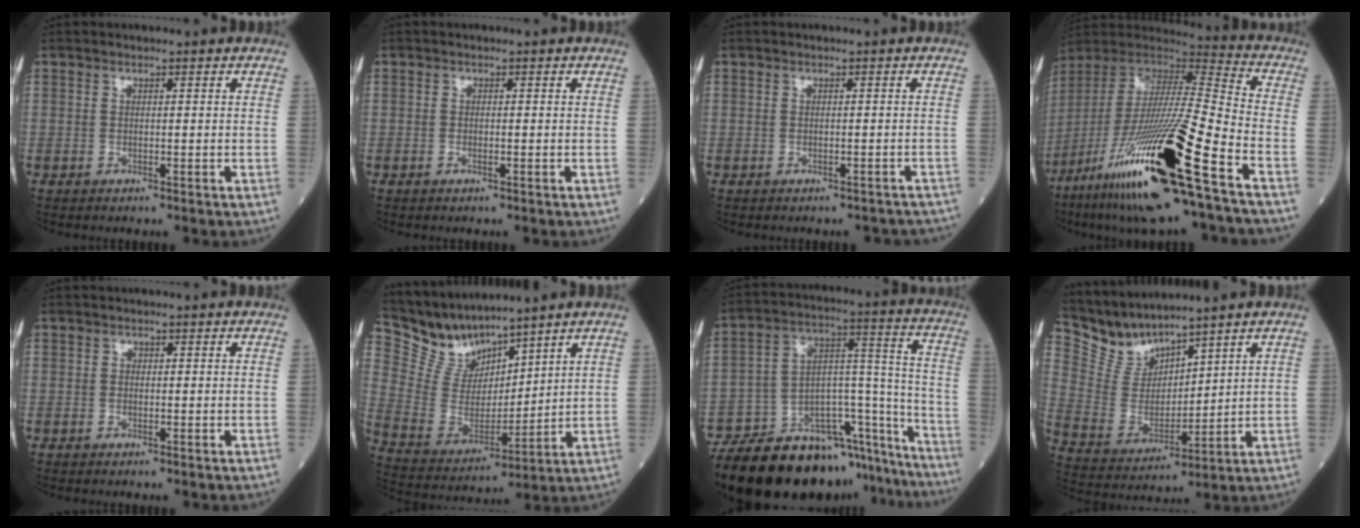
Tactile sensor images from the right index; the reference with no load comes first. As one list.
[{"total": 1.0, "force": [-0.3, 0.5, 0.9], "torque": [-0.025, -0.001, -0.003]}, {"total": 4.4, "force": [-3.5, 2.3, 1.3], "torque": [-0.019, 0.021, -0.036]}, {"total": 30.8, "force": [-15.6, 2.6, 26.4], "torque": [-0.529, -0.076, -0.290]}, {"total": 0.7, "force": [0.1, 0.6, 0.4], "torque": [-0.022, 0.008, 0.003]}, {"total": 10.7, "force": [10.2, 2.5, 1.8], "torque": [-0.063, 0.007, 0.224]}, {"total": 32.0, "force": [-26.1, 9.1, 16.1], "torque": [-0.211, 0.006, -0.381]}, {"total": 8.8, "force": [8.6, 1.5, 1.2], "torque": [-0.050, 0.006, 0.197]}]